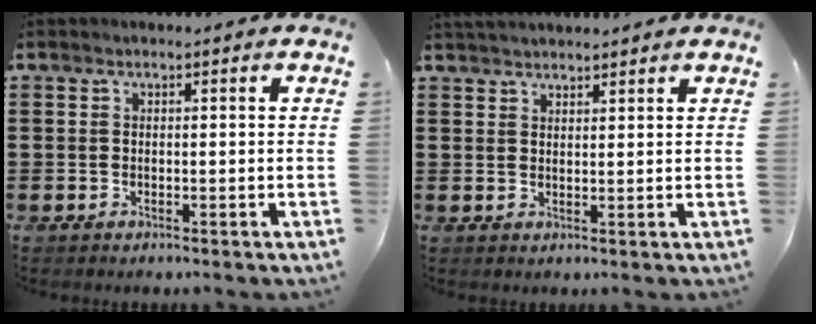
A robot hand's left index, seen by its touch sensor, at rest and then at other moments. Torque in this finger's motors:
{"motor_torque": [1.73, -0.41, 0.34, 0.17]}